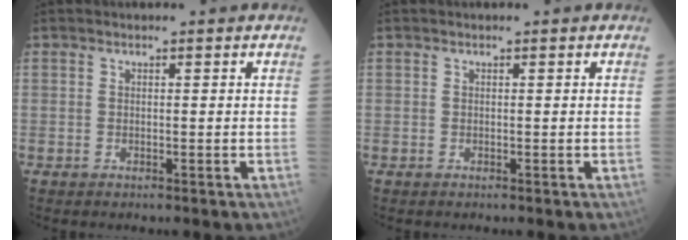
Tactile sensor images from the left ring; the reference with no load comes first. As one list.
[{"total": 0.0}]